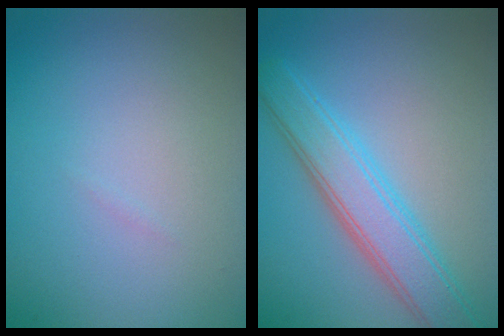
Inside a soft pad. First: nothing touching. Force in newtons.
{"total": 4.9, "press": 4.9, "slide": 0.3}